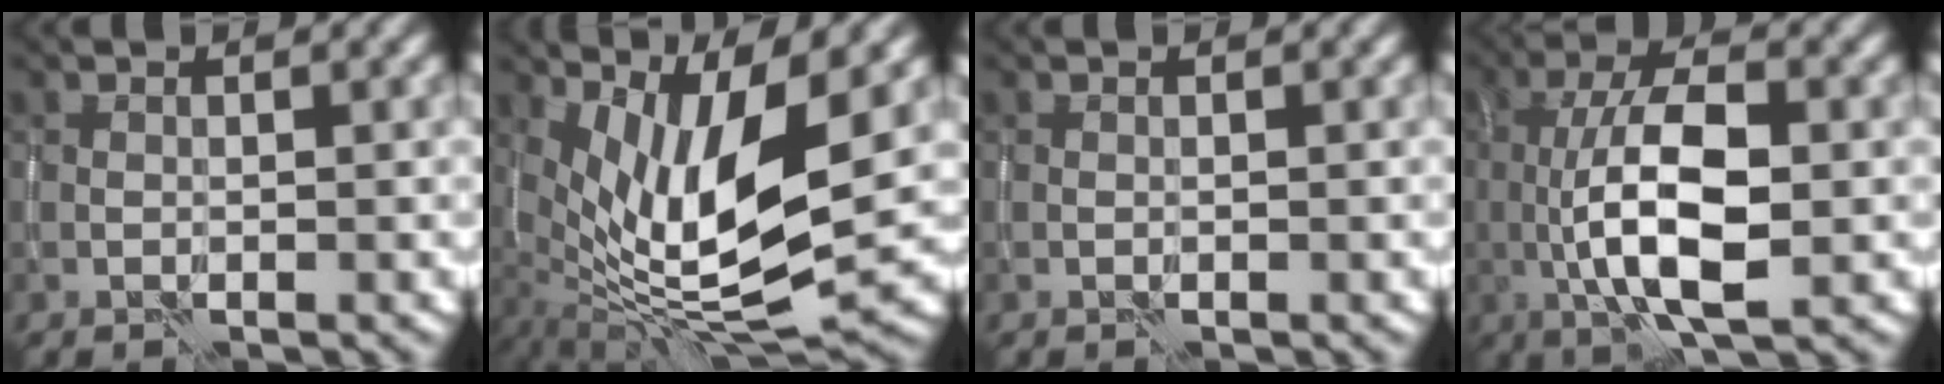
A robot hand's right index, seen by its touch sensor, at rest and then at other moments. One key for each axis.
{"total": 10.7, "fx": 1.5, "fy": 3.0, "fz": 10.2, "tx": -0.195, "ty": -0.014, "tz": 0.034}
{"total": 0.0}
{"total": 8.4, "fx": -0.7, "fy": 3.1, "fz": 7.8, "tx": -0.149, "ty": 0.006, "tz": -0.015}